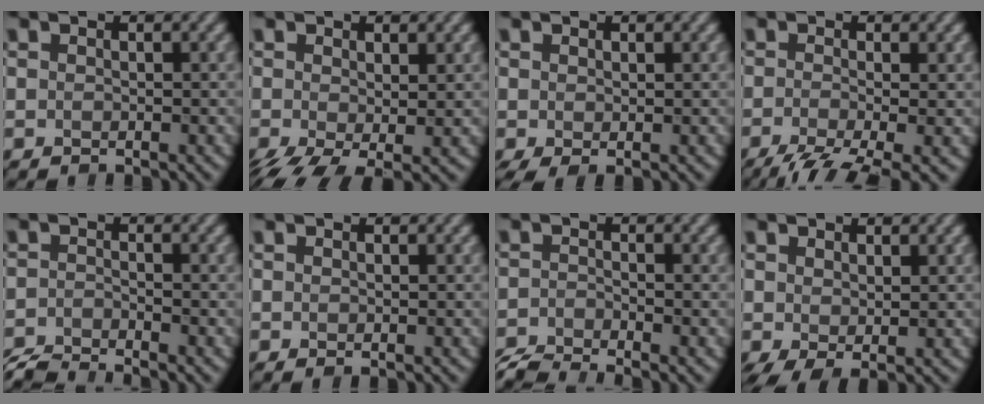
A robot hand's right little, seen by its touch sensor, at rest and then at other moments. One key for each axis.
{"total": 4.8, "fx": -1.4, "fy": 2.2, "fz": 4.1, "tx": -0.089, "ty": -0.017, "tz": -0.020}
{"total": 1.2, "fx": -0.1, "fy": 0.3, "fz": 1.2, "tx": -0.029, "ty": -0.005, "tz": -0.003}
{"total": 6.5, "fx": -3.4, "fy": 1.9, "fz": 5.2, "tx": -0.075, "ty": -0.013, "tz": -0.060}
{"total": 3.6, "fx": -3.4, "fy": 0.3, "fz": 1.1, "tx": -0.022, "ty": -0.010, "tz": -0.071}
{"total": 0.0}
{"total": 3.6, "fx": -3.3, "fy": 0.5, "fz": 1.4, "tx": -0.028, "ty": -0.012, "tz": -0.068}
{"total": 2.1, "fx": 0.2, "fy": 0.8, "fz": 1.9, "tx": -0.043, "ty": -0.003, "tz": 0.006}